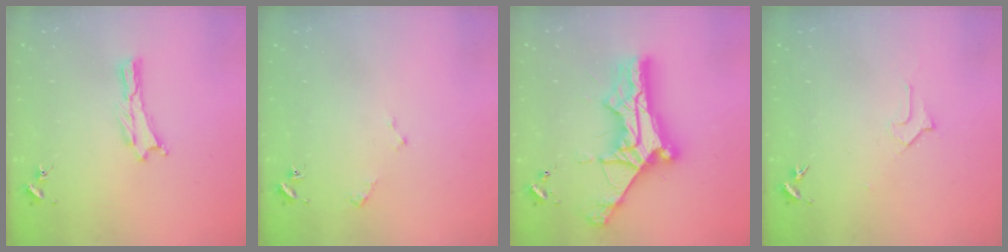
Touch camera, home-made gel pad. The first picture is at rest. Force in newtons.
{"total": 1.6, "press": 1.6, "slide": 0.2}
{"total": 14.3, "press": 14.3, "slide": 1.3}
{"total": 1.6, "press": 1.6, "slide": 0.1}